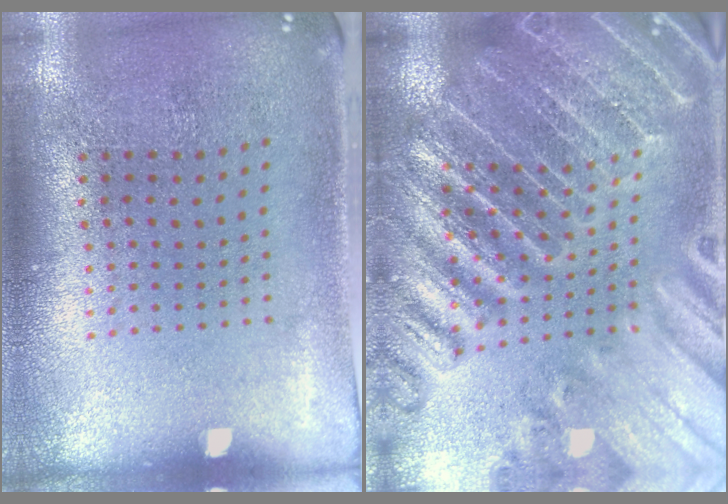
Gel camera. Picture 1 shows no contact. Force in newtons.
{"total": 4.2, "press": 3.9, "slide": 1.5}